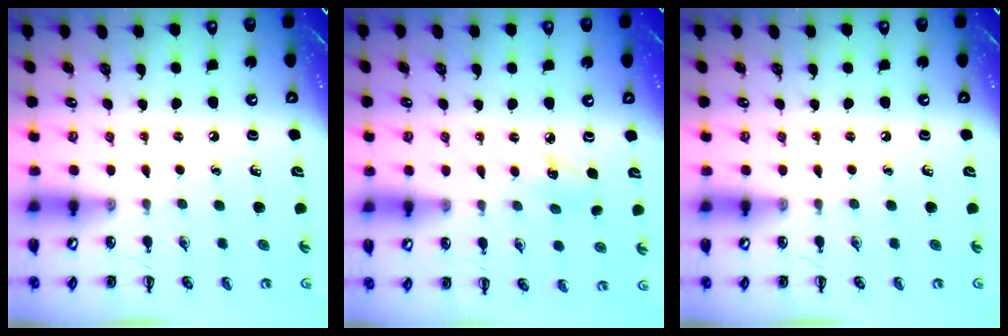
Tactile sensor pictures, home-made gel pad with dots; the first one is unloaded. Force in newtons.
{"total": 4.5, "press": 4.3, "slide": 1.2}
{"total": 0.0}